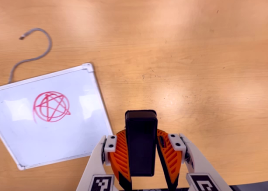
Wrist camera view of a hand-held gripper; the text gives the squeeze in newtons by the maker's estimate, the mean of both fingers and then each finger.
{"total": 8.1, "left": 6.5, "right": 9.8}